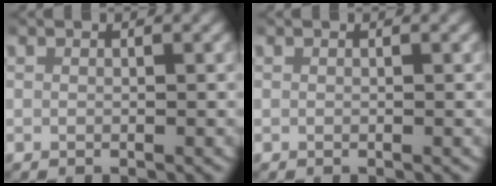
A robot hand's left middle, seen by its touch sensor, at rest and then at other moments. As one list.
[{"total": 0.0}]